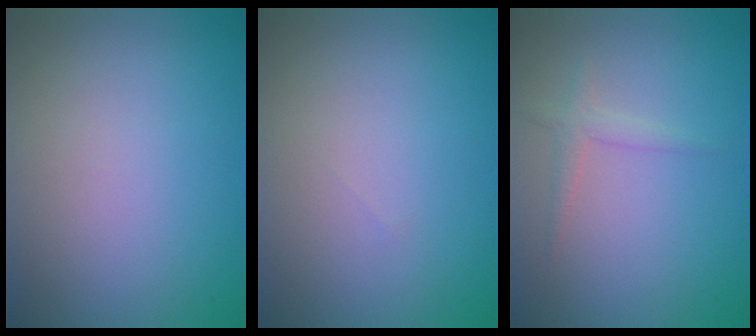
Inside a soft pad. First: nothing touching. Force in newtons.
{"total": 0.0}
{"total": 1.4, "press": 1.4, "slide": 0.0}